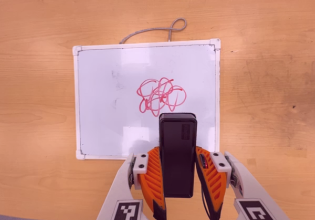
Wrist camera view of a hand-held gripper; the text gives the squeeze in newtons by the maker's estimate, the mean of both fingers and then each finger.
{"total": 3.6, "left": 2.3, "right": 4.9}